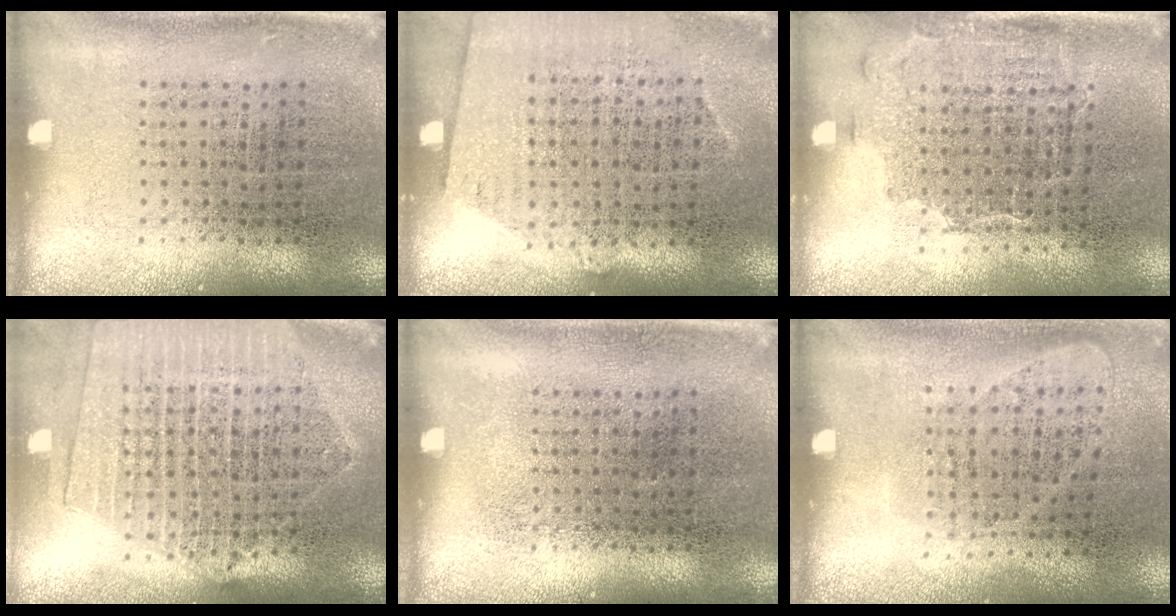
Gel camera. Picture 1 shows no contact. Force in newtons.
{"total": 0.7, "press": 0.4, "slide": 0.5}
{"total": 1.6, "press": 1.3, "slide": 1.0}
{"total": 2.0, "press": 1.8, "slide": 0.9}
{"total": 0.0}
{"total": 1.0, "press": 0.8, "slide": 0.5}